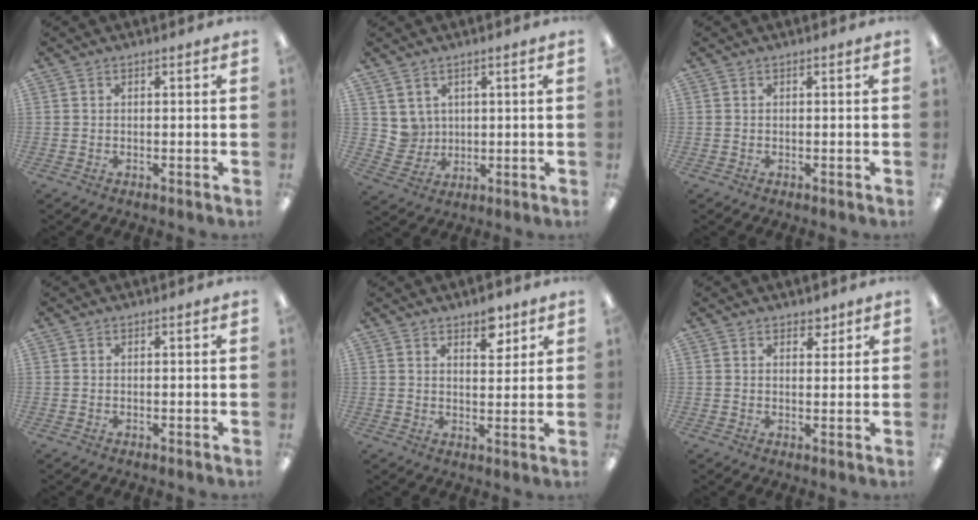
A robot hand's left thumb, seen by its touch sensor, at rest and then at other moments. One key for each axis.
{"total": 5.0, "fx": 2.7, "fy": 4.1, "fz": -0.2, "tx": -0.010, "ty": -0.007, "tz": 0.053}
{"total": 0.0}
{"total": 0.0}
{"total": 6.0, "fx": 4.4, "fy": 2.8, "fz": 3.0, "tx": -0.012, "ty": -0.029, "tz": 0.069}
{"total": 3.1, "fx": 2.3, "fy": 1.7, "fz": 1.2, "tx": -0.001, "ty": -0.008, "tz": 0.038}